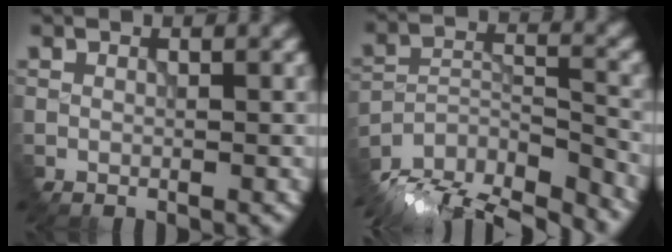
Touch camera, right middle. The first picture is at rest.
{"total": 15.8, "force": [-14.5, 4.7, 4.2], "torque": [-0.072, -0.004, -0.194]}